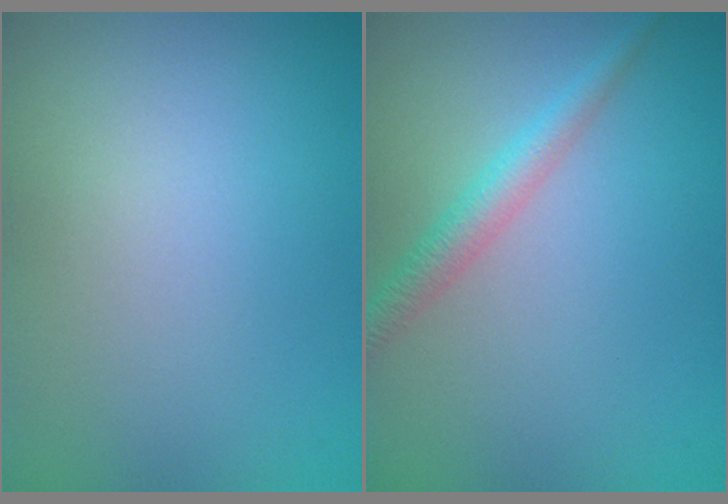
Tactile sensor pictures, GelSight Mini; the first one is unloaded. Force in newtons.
{"total": 2.2, "press": 2.2, "slide": 0.1}